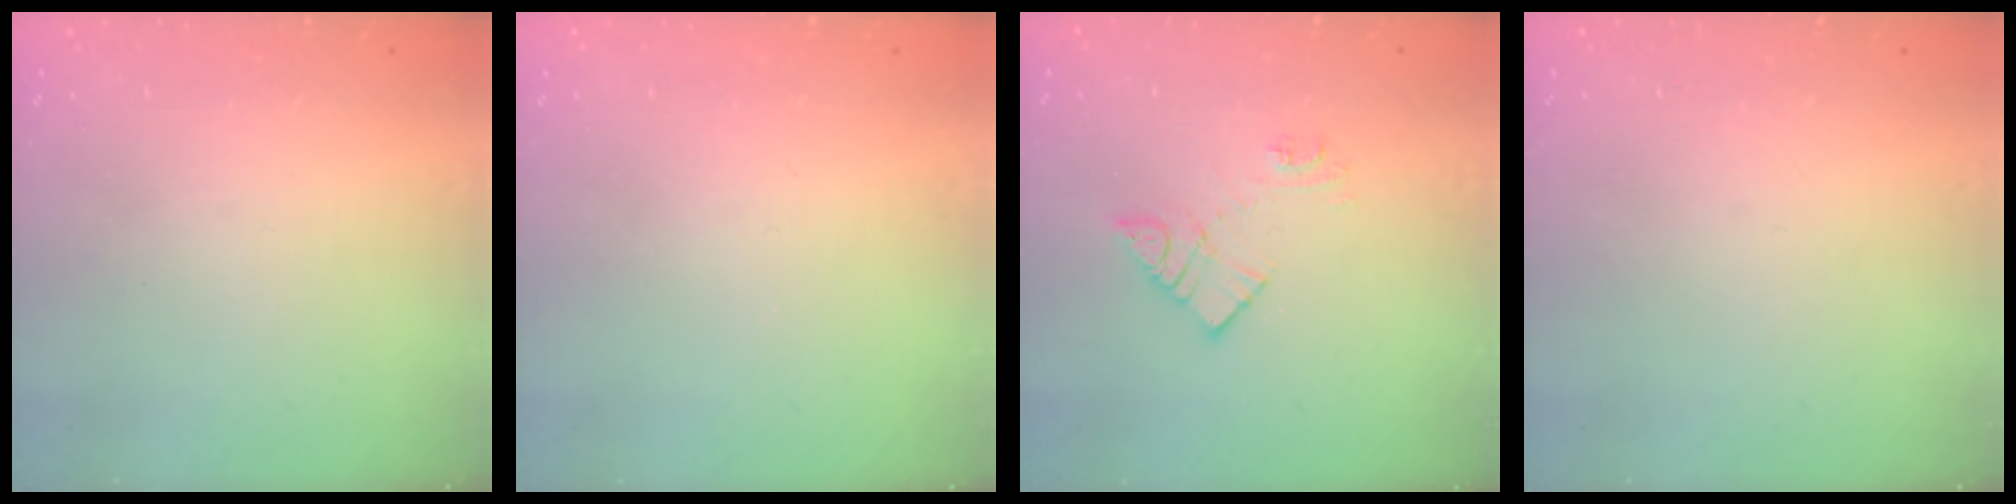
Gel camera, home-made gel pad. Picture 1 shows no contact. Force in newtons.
{"total": 2.2, "press": 2.1, "slide": 0.4}
{"total": 10.1, "press": 10.1, "slide": 0.6}
{"total": 0.0}